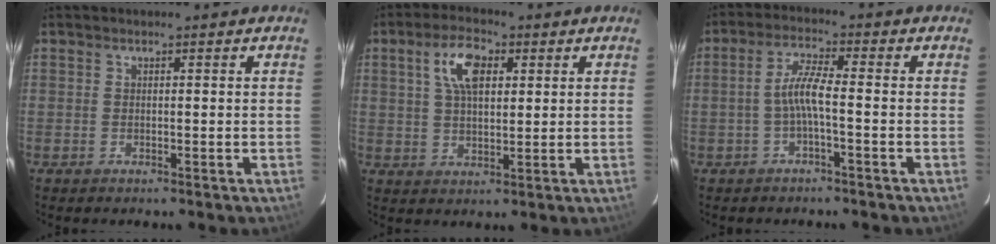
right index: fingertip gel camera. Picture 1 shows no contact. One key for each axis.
{"total": 7.8, "fx": 2.9, "fy": 3.8, "fz": 6.2, "tx": -0.116, "ty": 0.018, "tz": 0.052}
{"total": 4.4, "fx": -1.4, "fy": 0.2, "fz": 4.1, "tx": -0.091, "ty": 0.009, "tz": -0.028}